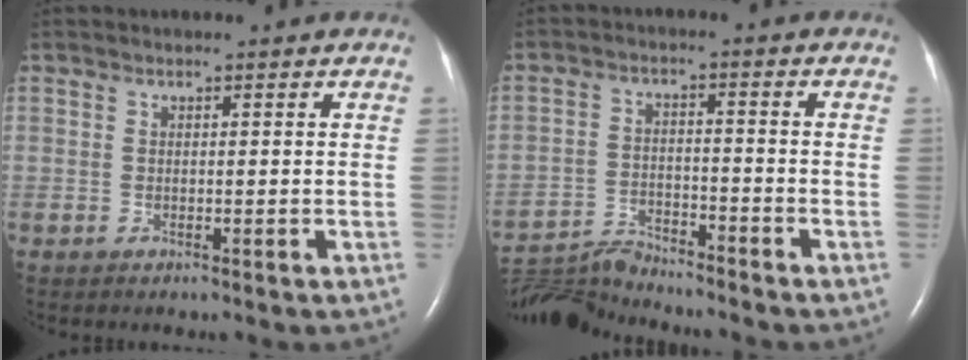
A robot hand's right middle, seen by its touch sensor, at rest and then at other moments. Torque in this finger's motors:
{"motor_torque": [-0.70, -0.54, -0.11, -0.04]}